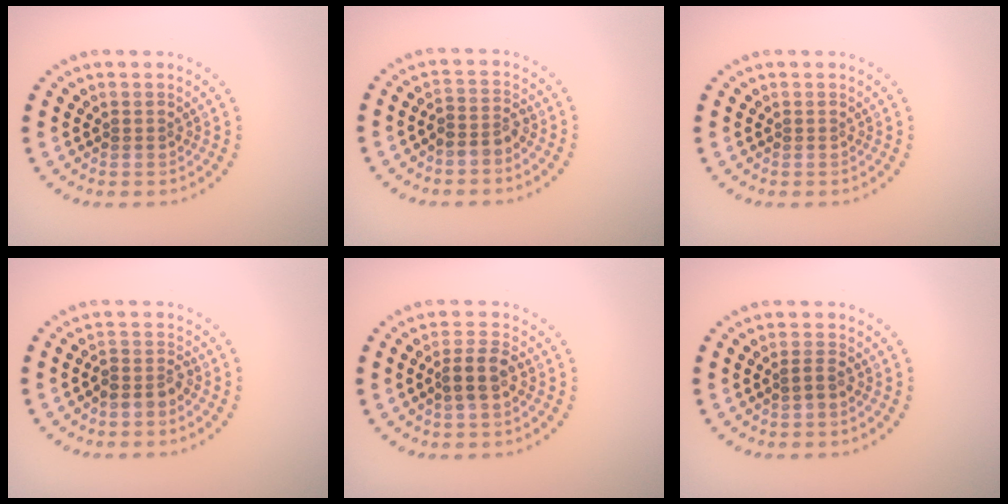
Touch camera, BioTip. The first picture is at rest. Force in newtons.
{"total": 2.0, "press": 1.6, "slide": 1.2}
{"total": 0.0}
{"total": 2.0, "press": 1.6, "slide": 1.2}
{"total": 2.6, "press": 2.4, "slide": 1.1}
{"total": 0.8, "press": 0.6, "slide": 0.6}